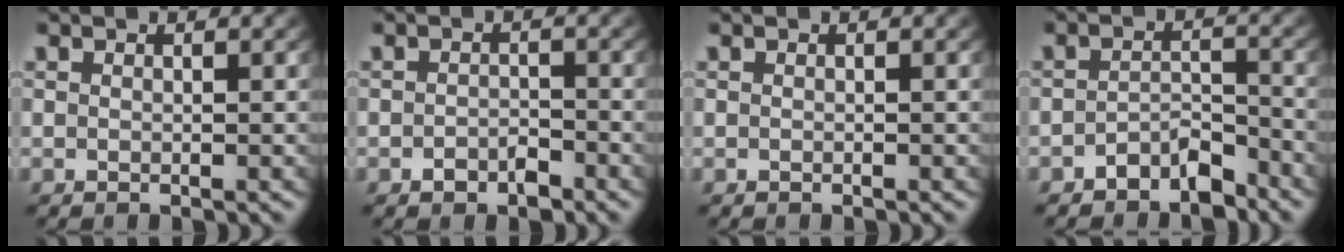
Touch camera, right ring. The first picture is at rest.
{"total": 1.6, "force": [-1.3, 0.7, 0.6], "torque": [-0.008, -0.007, -0.016]}
{"total": 0.0}
{"total": 3.6, "force": [-3.1, 1.4, 1.2], "torque": [-0.007, -0.004, -0.054]}